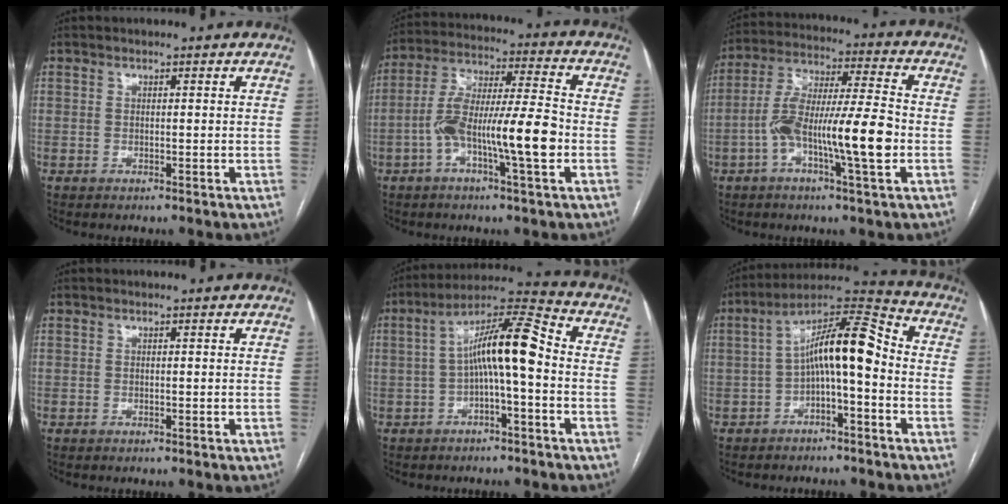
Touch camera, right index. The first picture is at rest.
{"total": 13.7, "force": [-3.8, 1.7, 13.1], "torque": [-0.240, 0.016, -0.069]}
{"total": 14.4, "force": [-3.8, 1.5, 13.8], "torque": [-0.253, 0.012, -0.070]}
{"total": 0.0}
{"total": 10.1, "force": [-0.5, 0.9, 10.1], "torque": [-0.177, 0.033, -0.012]}
{"total": 11.3, "force": [-1.2, 2.5, 10.9], "torque": [-0.187, 0.046, -0.019]}